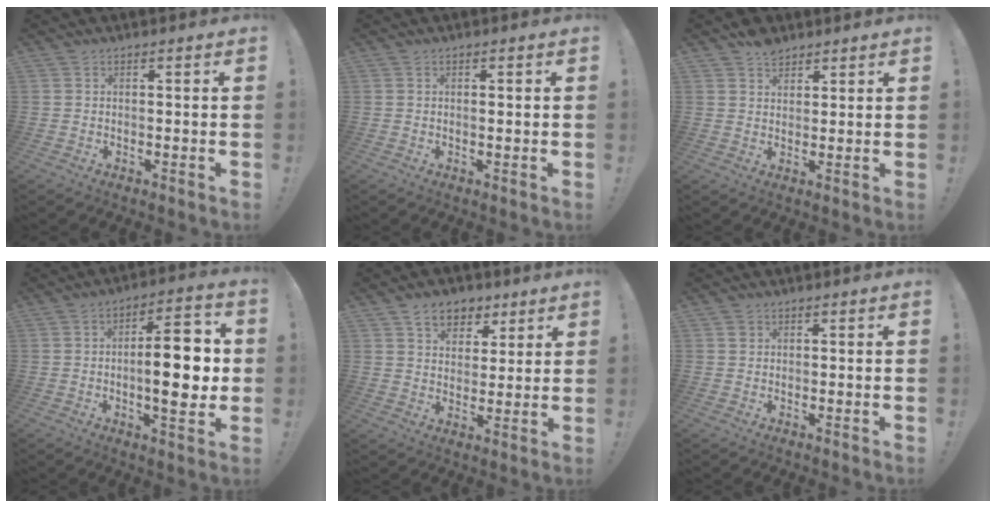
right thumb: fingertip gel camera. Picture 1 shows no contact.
{"total": 0.8, "force": [0.1, 0.1, 0.8], "torque": [-0.001, -0.005, -0.001]}
{"total": 4.6, "force": [3.5, 2.8, 1.2], "torque": [-0.013, -0.015, 0.064]}
{"total": 15.5, "force": [-0.8, 5.6, 14.5], "torque": [-0.210, 0.006, -0.019]}
{"total": 9.3, "force": [5.5, 6.6, 3.4], "torque": [-0.037, -0.030, 0.104]}
{"total": 1.0, "force": [0.6, 0.8, 0.1], "torque": [0.003, 0.000, 0.010]}